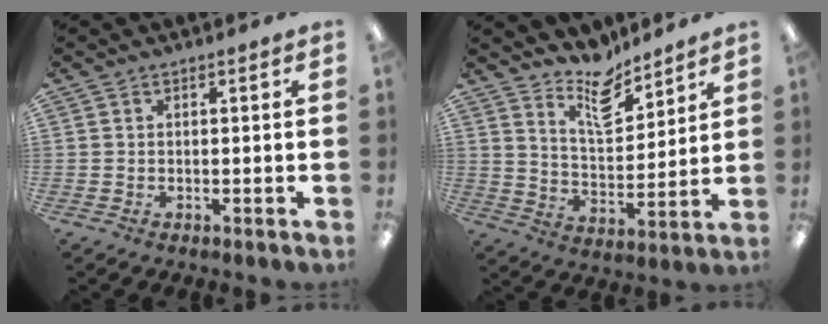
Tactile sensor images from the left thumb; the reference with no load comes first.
{"total": 11.3, "force": [9.5, 4.0, 4.4], "torque": [-0.068, -0.064, 0.173]}